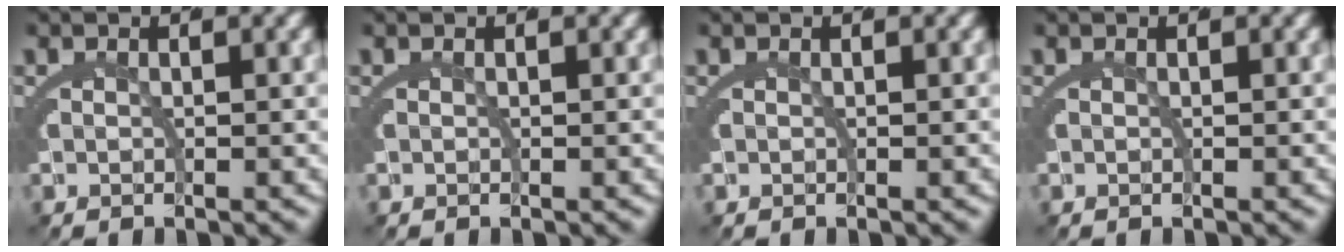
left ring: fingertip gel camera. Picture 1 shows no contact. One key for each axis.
{"total": 0.0}
{"total": 0.0}
{"total": 0.0}